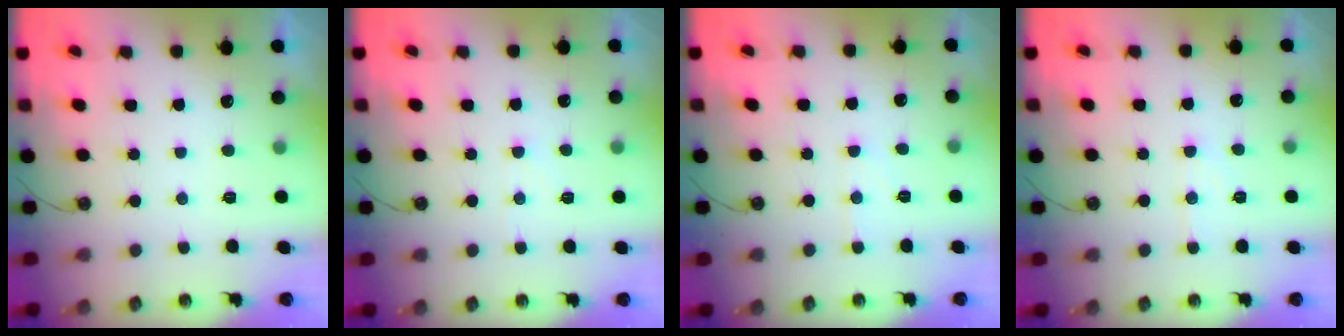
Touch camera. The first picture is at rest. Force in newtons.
{"total": 2.8, "press": 2.7, "slide": 0.4}
{"total": 4.8, "press": 4.7, "slide": 0.7}
{"total": 6.4, "press": 6.4, "slide": 0.6}